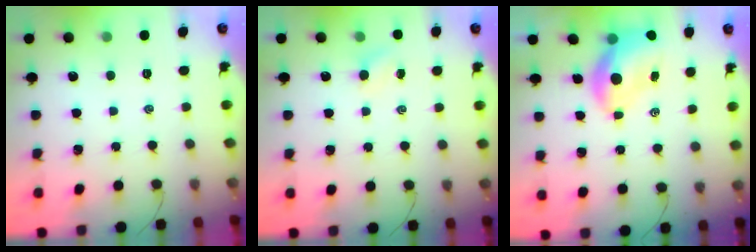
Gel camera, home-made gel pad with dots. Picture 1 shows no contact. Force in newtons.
{"total": 2.7, "press": 2.6, "slide": 0.8}
{"total": 7.4, "press": 7.2, "slide": 1.5}